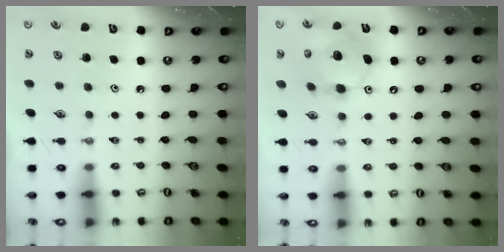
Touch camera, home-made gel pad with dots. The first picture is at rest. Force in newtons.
{"total": 12.2, "press": 11.9, "slide": 2.4}